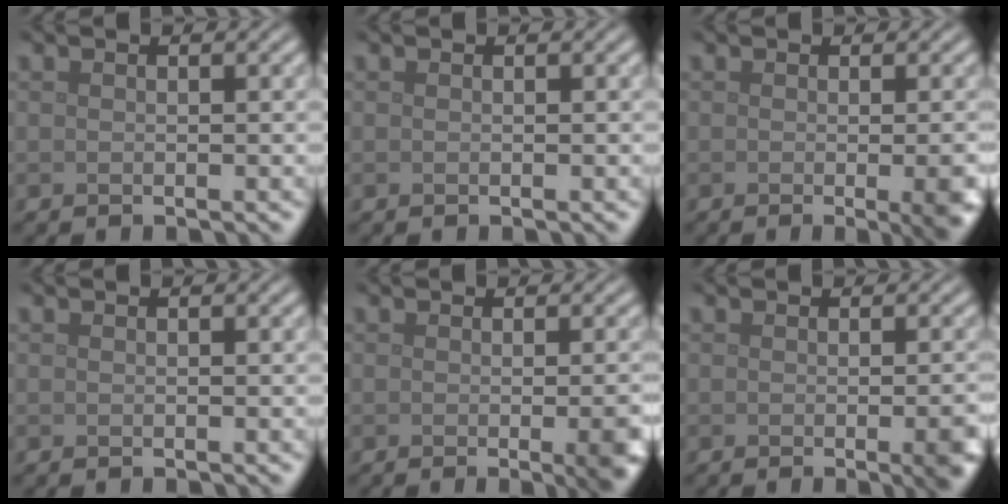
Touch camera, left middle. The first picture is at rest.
{"total": 0.0}
{"total": 5.0, "force": [-1.0, 1.7, 4.6], "torque": [-0.039, -0.008, -0.007]}
{"total": 0.0}
{"total": 5.2, "force": [-1.1, 1.9, 4.7], "torque": [-0.040, -0.008, -0.007]}
{"total": 3.9, "force": [-1.0, 1.3, 3.6], "torque": [-0.036, -0.006, -0.008]}